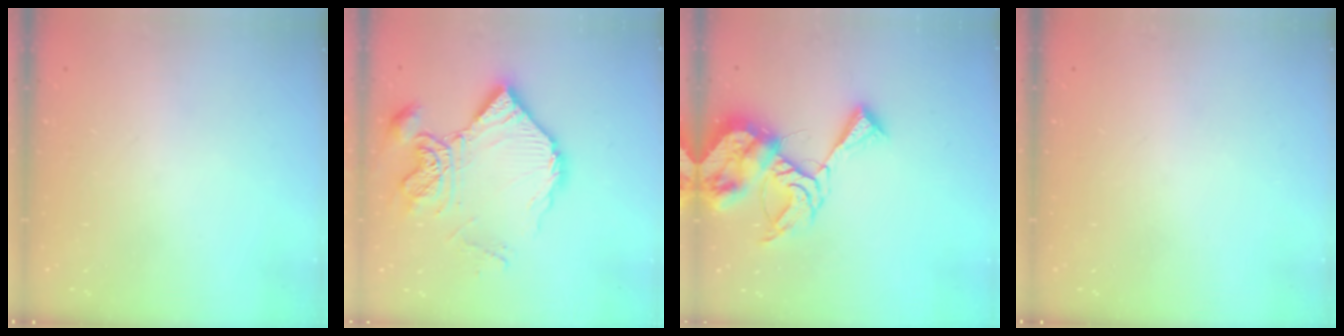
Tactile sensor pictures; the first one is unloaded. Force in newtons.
{"total": 17.7, "press": 17.6, "slide": 1.6}
{"total": 13.1, "press": 13.0, "slide": 1.4}
{"total": 0.0}